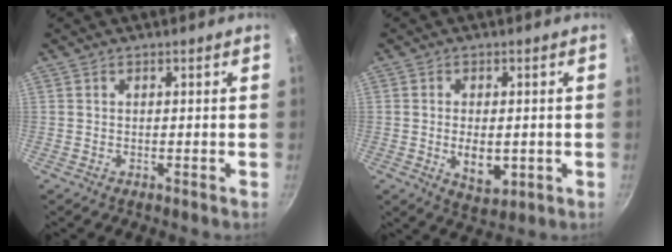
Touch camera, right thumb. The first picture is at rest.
{"total": 6.6, "force": [-1.0, 3.7, 5.3], "torque": [-0.077, -0.008, -0.005]}